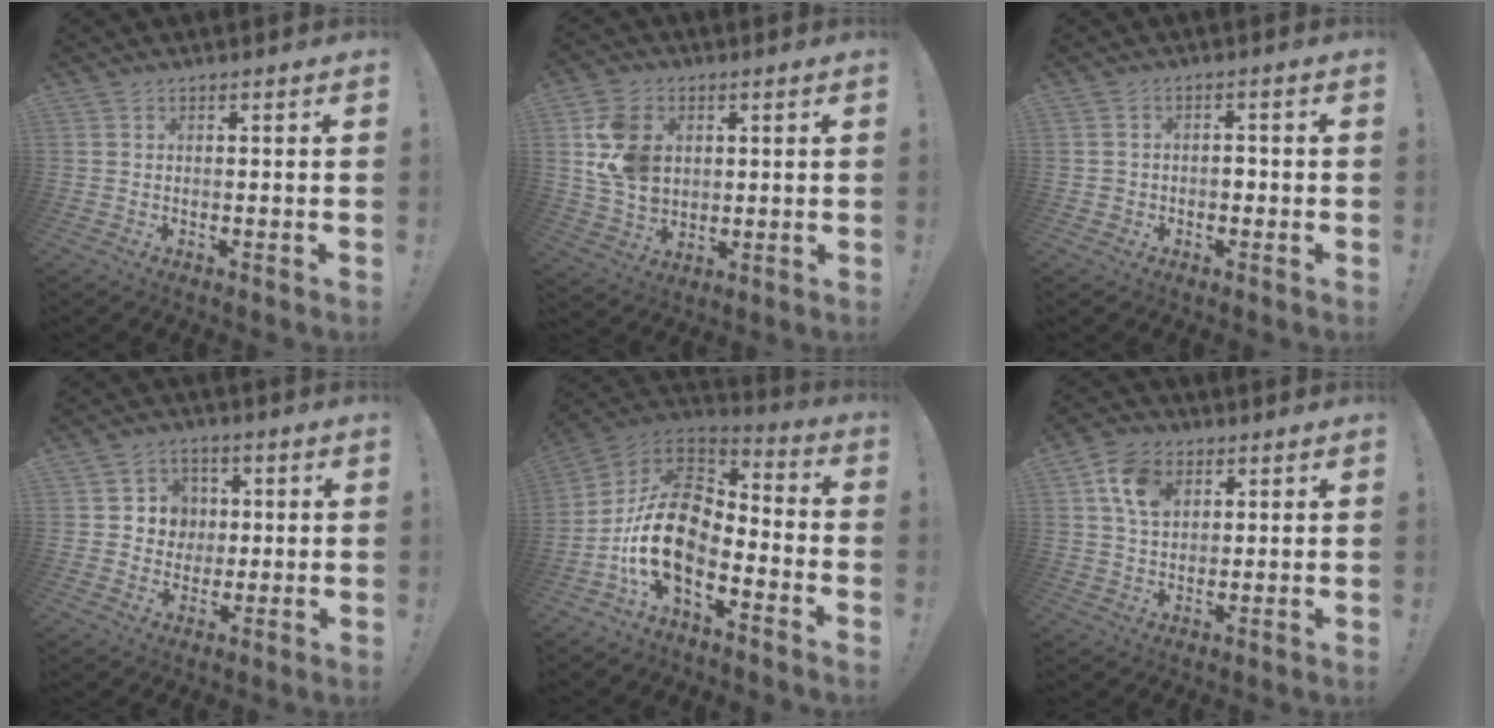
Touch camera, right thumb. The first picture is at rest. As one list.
[{"total": 14.2, "force": [3.5, 10.9, 8.3], "torque": [-0.150, -0.007, 0.070]}, {"total": 2.7, "force": [-0.8, 2.4, 0.9], "torque": [-0.012, 0.001, -0.017]}, {"total": 7.4, "force": [0.7, 7.2, 1.4], "torque": [-0.023, -0.002, 0.017]}, {"total": 17.9, "force": [-5.4, 10.4, 13.6], "torque": [-0.262, 0.029, -0.086]}, {"total": 9.9, "force": [3.9, 7.2, 5.5], "torque": [-0.090, -0.001, 0.077]}]